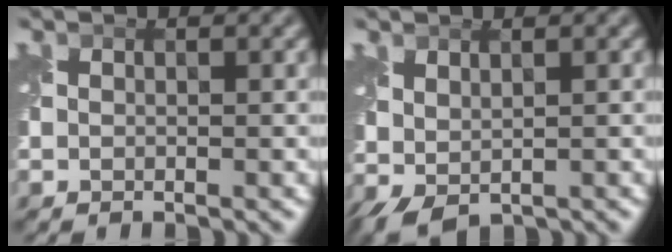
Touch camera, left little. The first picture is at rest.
{"total": 2.2, "force": [0.5, 1.2, 1.8], "torque": [-0.037, 0.000, 0.015]}